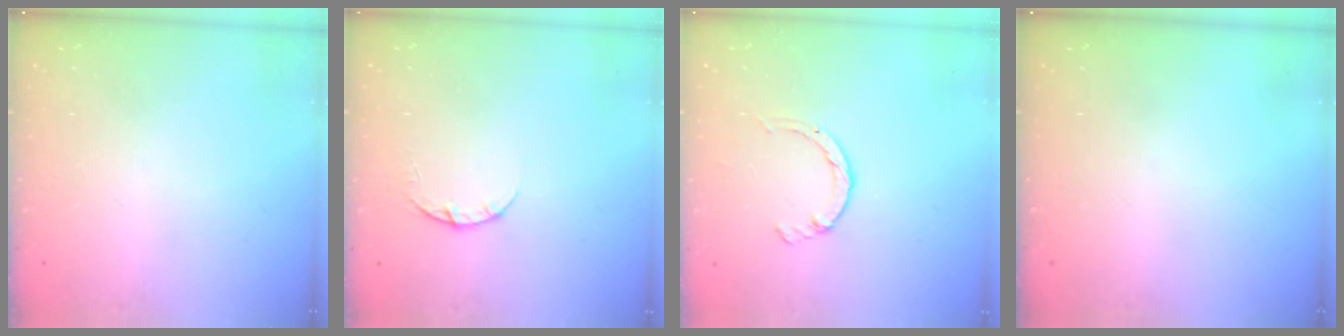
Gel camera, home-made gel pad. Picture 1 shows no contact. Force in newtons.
{"total": 2.3, "press": 2.3, "slide": 0.3}
{"total": 2.6, "press": 2.6, "slide": 0.4}
{"total": 0.0}